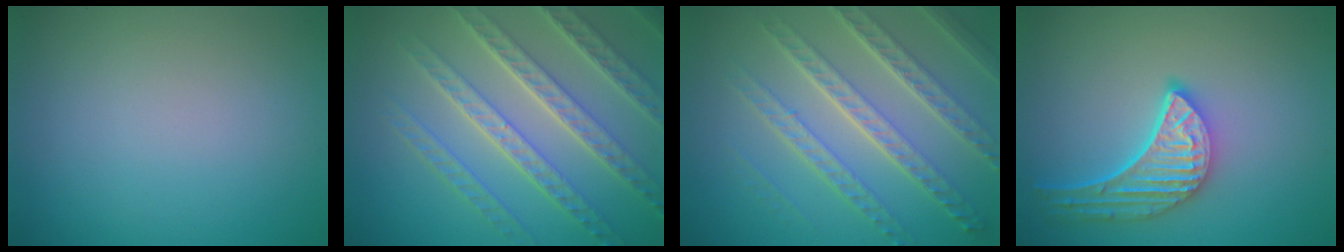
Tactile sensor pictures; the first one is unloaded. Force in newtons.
{"total": 7.9, "press": 5.5, "slide": 5.7}
{"total": 7.1, "press": 5.0, "slide": 5.0}
{"total": 5.3, "press": 4.1, "slide": 3.3}